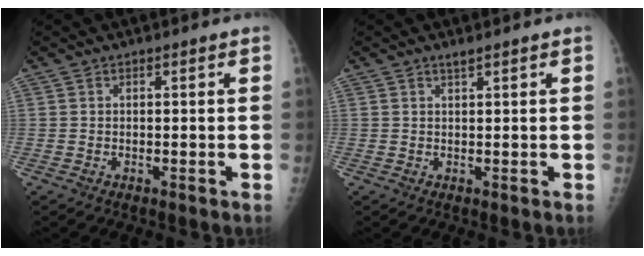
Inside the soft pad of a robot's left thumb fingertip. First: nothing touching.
{"total": 1.0, "force": [0.8, 0.0, 0.6], "torque": [-0.011, -0.003, 0.016]}